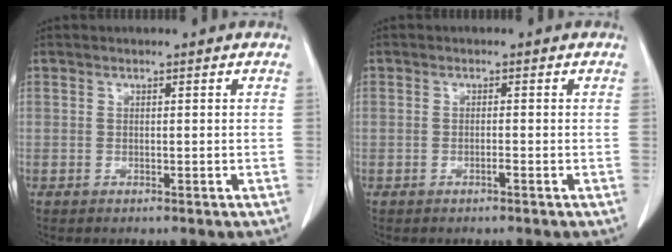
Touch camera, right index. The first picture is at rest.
{"total": 0.7, "force": [-0.4, 0.0, 0.6], "torque": [-0.012, 0.001, -0.006]}